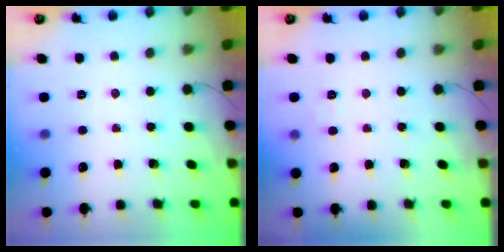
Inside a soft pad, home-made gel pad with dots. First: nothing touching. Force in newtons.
{"total": 3.5, "press": 3.4, "slide": 1.0}